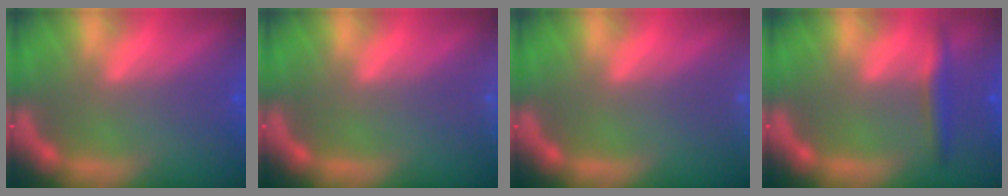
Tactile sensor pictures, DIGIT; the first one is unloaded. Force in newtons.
{"total": 2.4}
{"total": 5.0}
{"total": 2.4}